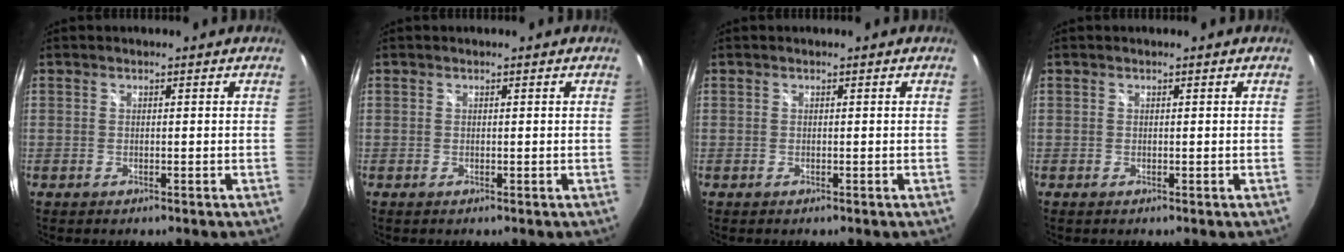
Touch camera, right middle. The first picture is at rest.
{"total": 0.0}
{"total": 0.0}
{"total": 0.0}